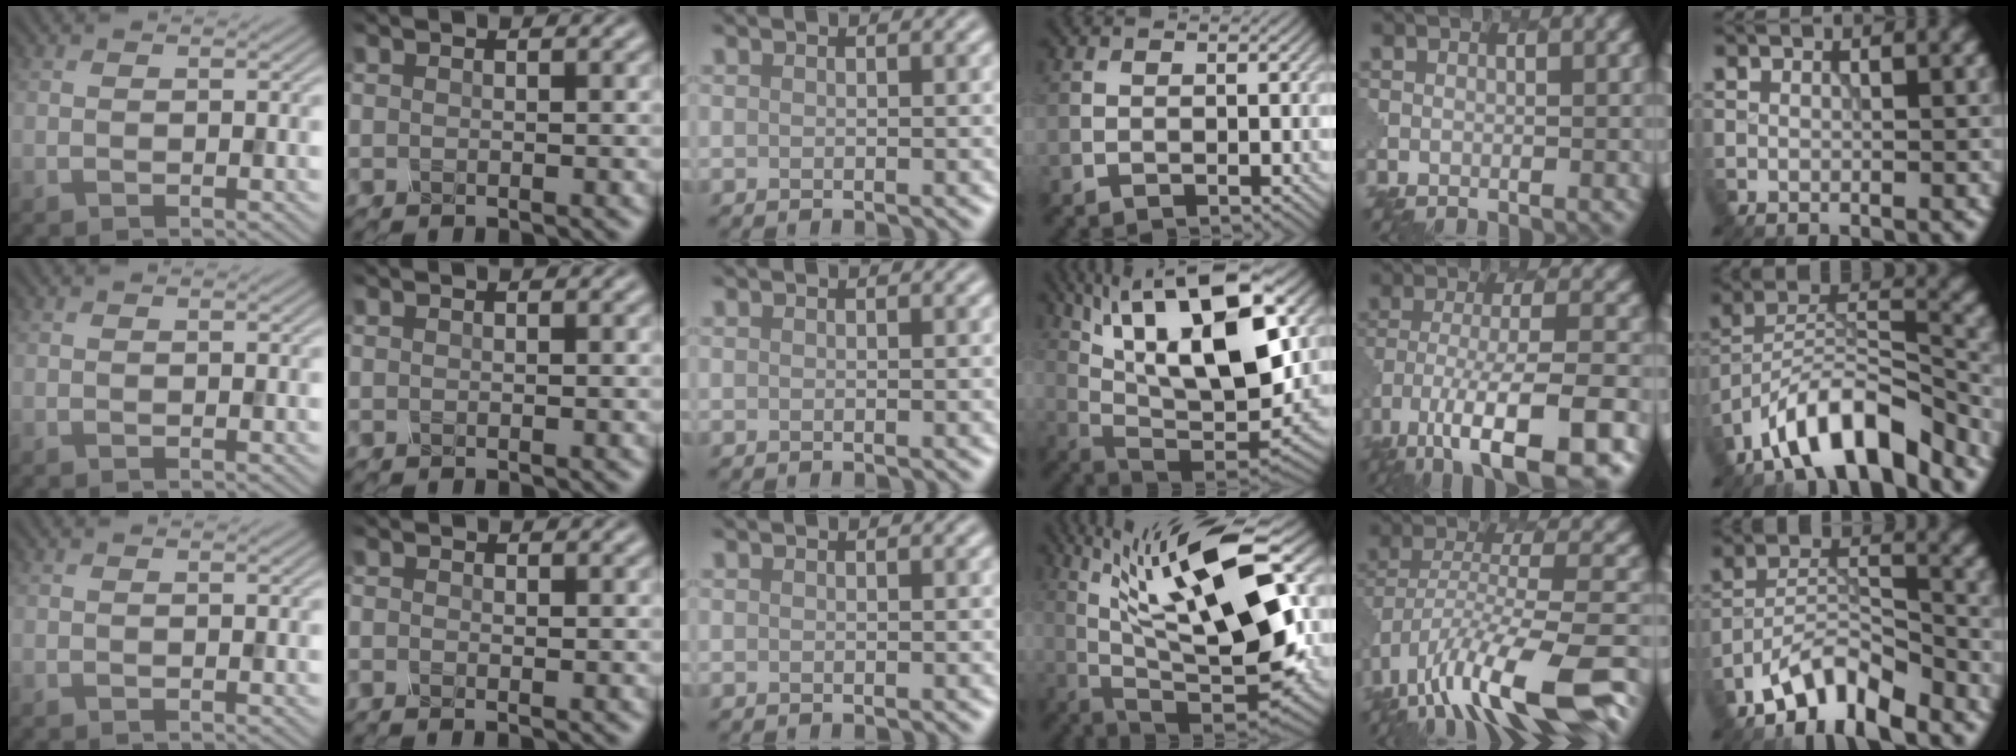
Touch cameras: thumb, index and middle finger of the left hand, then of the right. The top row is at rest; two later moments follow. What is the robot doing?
{"motion": "twist", "object": "rubiks cube"}